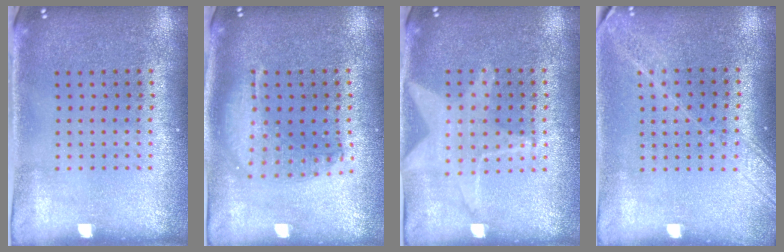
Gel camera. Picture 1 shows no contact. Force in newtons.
{"total": 1.6, "press": 1.4, "slide": 0.7}
{"total": 1.4, "press": 1.3, "slide": 0.4}
{"total": 1.8, "press": 1.5, "slide": 1.0}